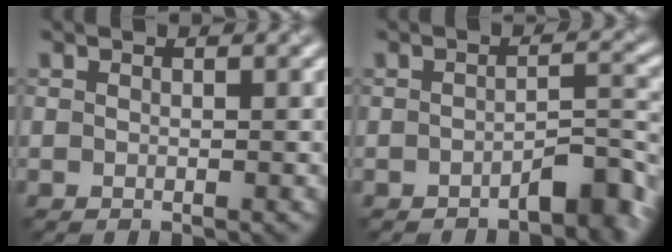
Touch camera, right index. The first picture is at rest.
{"total": 3.8, "force": [-3.0, 1.0, 2.1], "torque": [-0.026, 0.006, -0.047]}